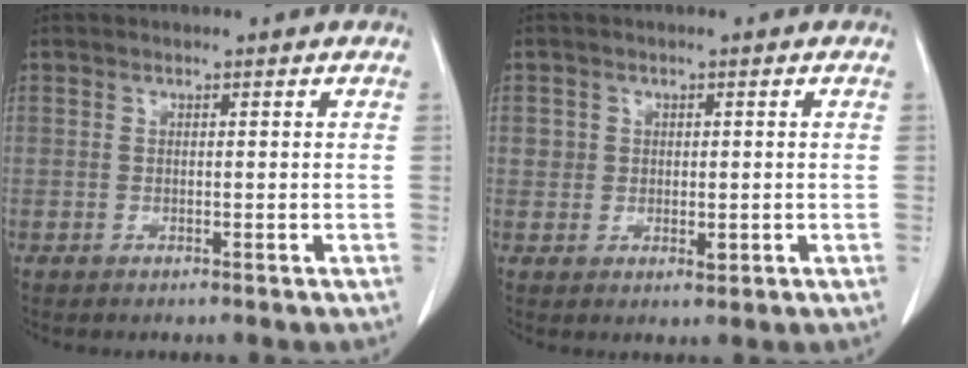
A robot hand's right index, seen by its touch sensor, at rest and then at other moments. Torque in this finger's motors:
{"motor_torque": [-0.05, 0.04, 0.00, 0.00]}